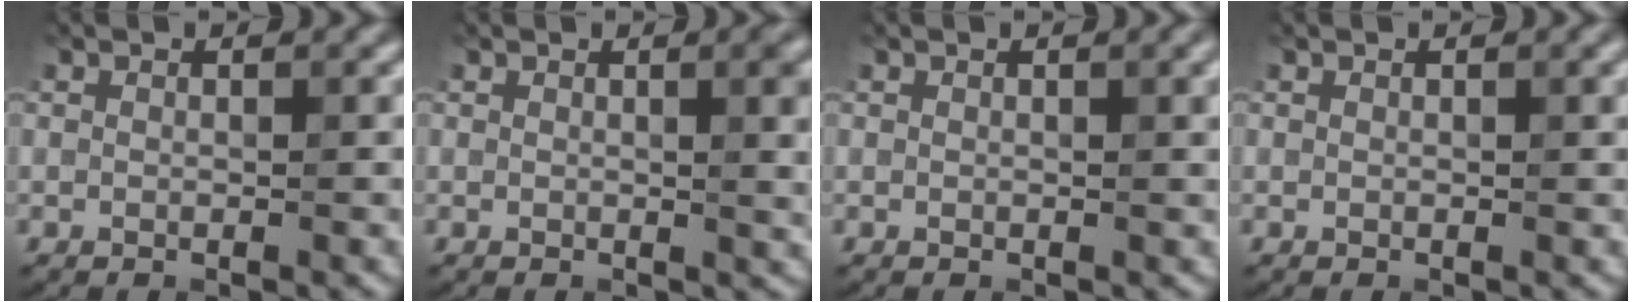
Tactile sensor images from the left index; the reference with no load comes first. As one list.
[{"total": 4.7, "force": [1.0, 1.6, 4.3], "torque": [-0.037, 0.010, 0.011]}, {"total": 1.6, "force": [0.6, 0.4, 1.4], "torque": [-0.015, 0.004, 0.007]}, {"total": 0.9, "force": [0.4, 0.2, 0.8], "torque": [-0.009, 0.003, 0.005]}]